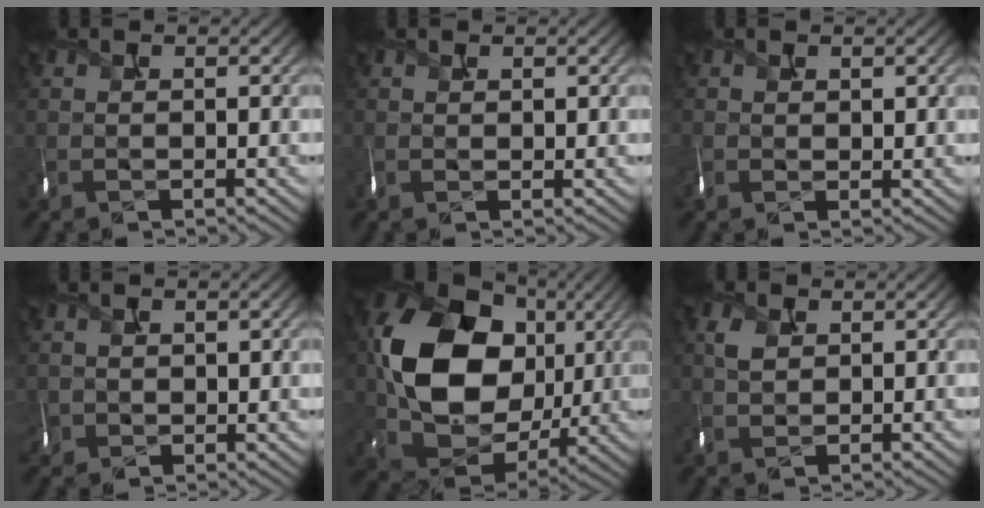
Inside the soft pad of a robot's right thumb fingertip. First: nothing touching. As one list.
[{"total": 1.2, "force": [0.6, 0.7, 0.8], "torque": [-0.021, -0.001, 0.015]}, {"total": 2.0, "force": [0.8, 1.2, 1.3], "torque": [-0.034, -0.002, 0.020]}, {"total": 3.2, "force": [1.1, 2.3, 2.0], "torque": [-0.060, -0.001, 0.026]}, {"total": 15.9, "force": [2.3, 12.7, 9.3], "torque": [-0.185, -0.018, 0.045]}, {"total": 1.4, "force": [0.6, 1.2, 0.5], "torque": [-0.021, -0.006, 0.017]}]